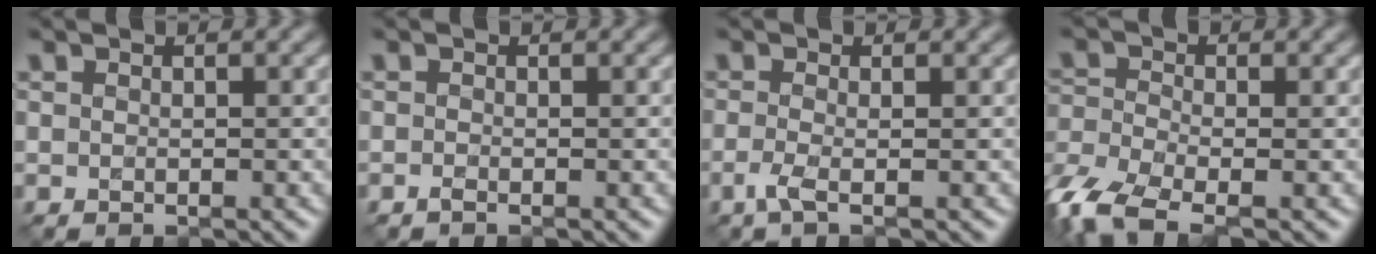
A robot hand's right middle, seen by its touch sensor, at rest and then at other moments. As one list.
[{"total": 0.5, "force": [-0.4, 0.1, 0.3], "torque": [-0.007, -0.003, -0.009]}, {"total": 2.0, "force": [-0.7, 0.5, 1.7], "torque": [-0.038, -0.009, -0.022]}, {"total": 6.6, "force": [-4.3, 2.7, 4.1], "torque": [-0.101, -0.018, -0.097]}]